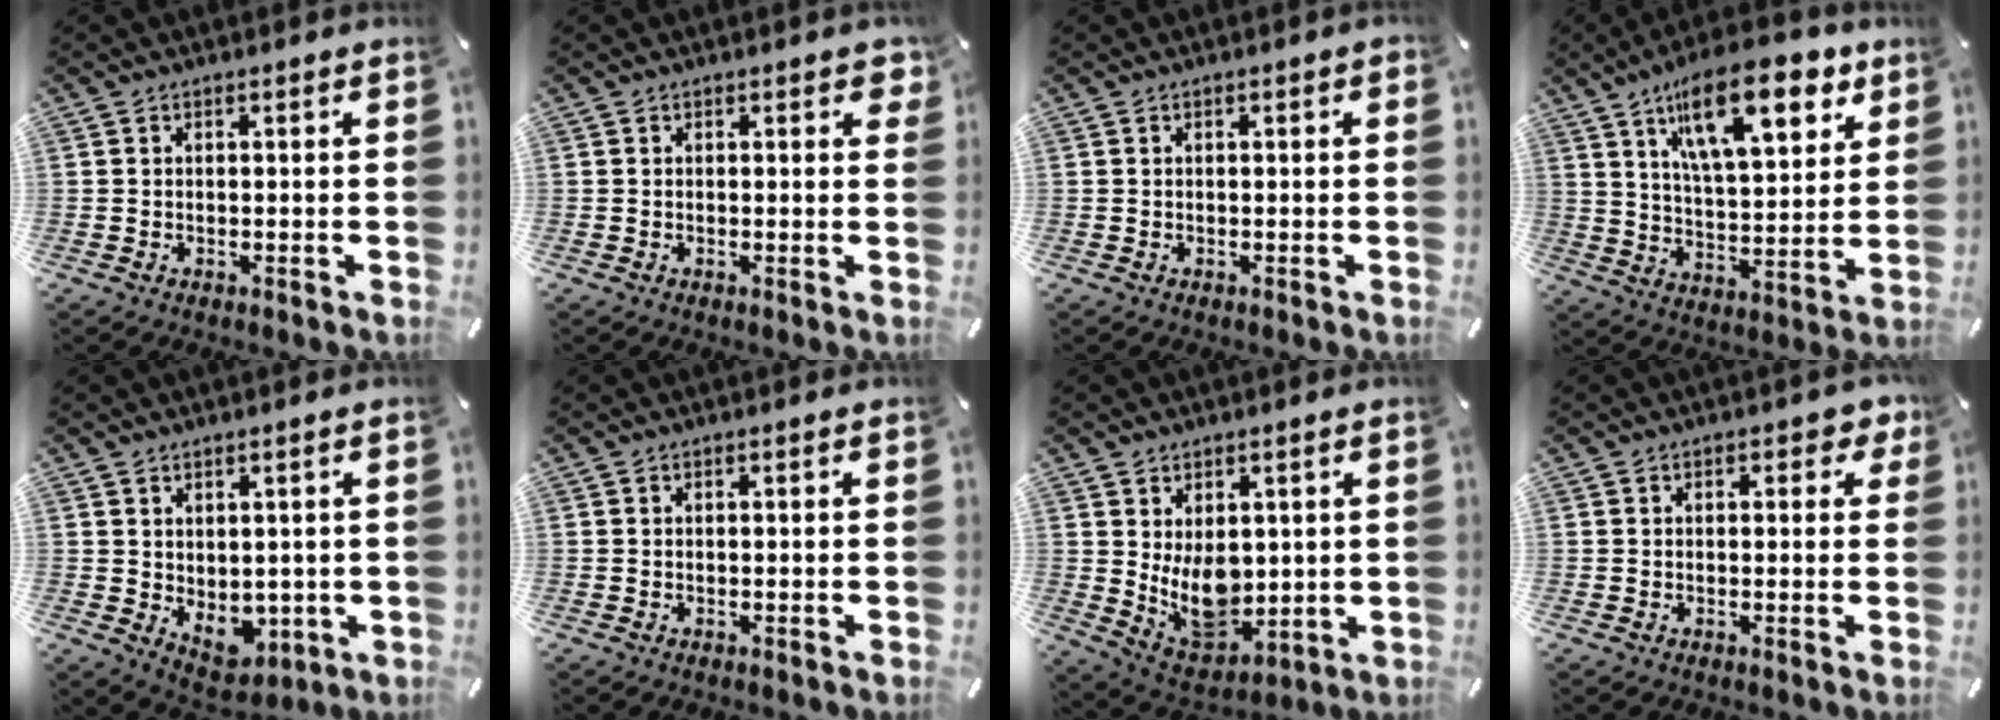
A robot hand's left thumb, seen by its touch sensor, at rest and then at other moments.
{"total": 2.0, "force": [0.8, 1.0, 1.5], "torque": [-0.016, 0.000, 0.009]}
{"total": 0.6, "force": [0.0, 0.2, 0.5], "torque": [-0.009, 0.003, 0.000]}
{"total": 20.4, "force": [11.4, 8.4, 14.7], "torque": [-0.230, -0.040, 0.184]}
{"total": 4.8, "force": [0.6, 4.1, 2.4], "torque": [-0.011, -0.008, 0.014]}
{"total": 0.0}
{"total": 10.9, "force": [1.8, 8.0, 7.2], "torque": [-0.109, -0.027, 0.038]}
{"total": 2.9, "force": [0.9, 1.7, 2.1], "torque": [-0.019, -0.001, 0.009]}